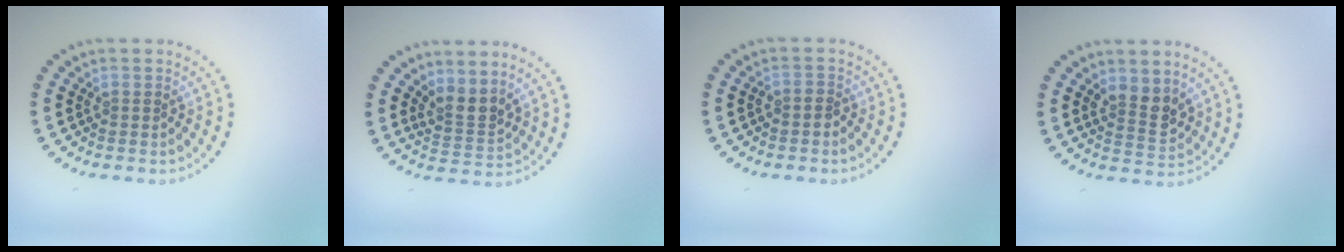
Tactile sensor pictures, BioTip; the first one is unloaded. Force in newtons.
{"total": 2.6, "press": 1.9, "slide": 1.8}
{"total": 0.8, "press": 0.7, "slide": 0.5}
{"total": 2.6, "press": 2.4, "slide": 1.0}